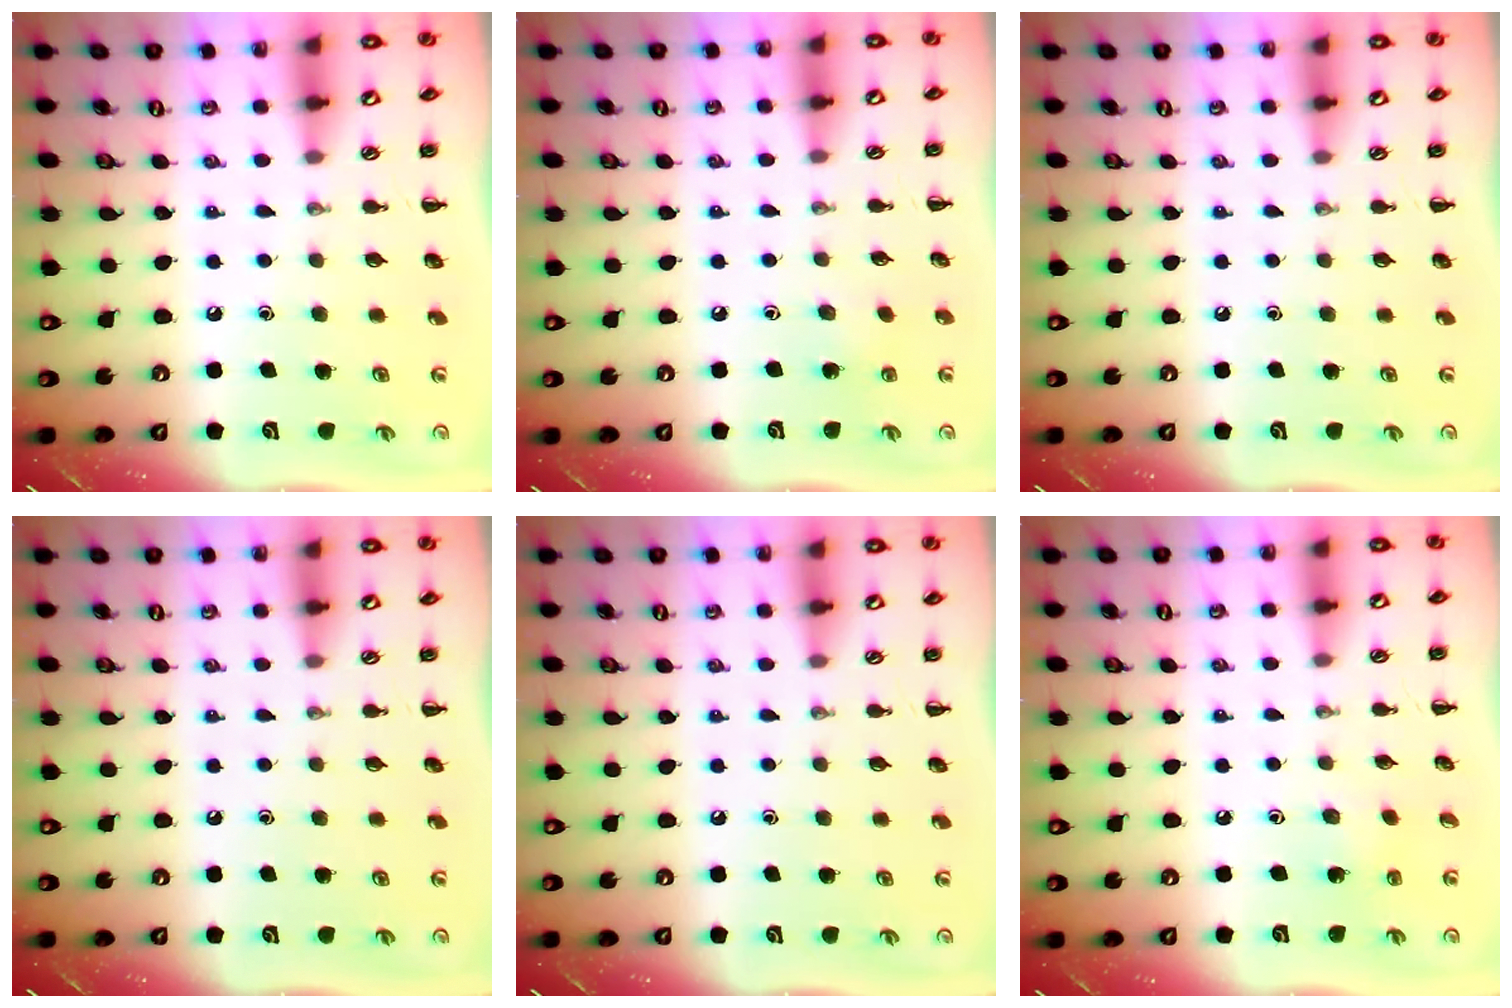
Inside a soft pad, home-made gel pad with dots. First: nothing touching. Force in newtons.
{"total": 3.8, "press": 3.7, "slide": 1.0}
{"total": 0.0}
{"total": 0.0}
{"total": 0.0}
{"total": 2.4, "press": 2.3, "slide": 0.6}